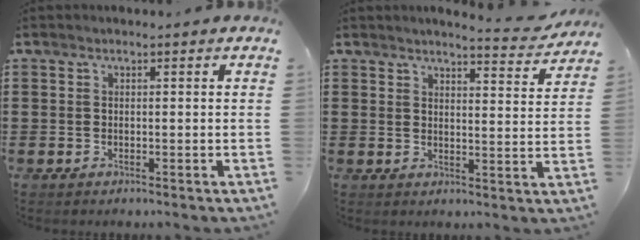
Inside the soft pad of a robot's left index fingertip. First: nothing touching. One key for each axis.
{"total": 3.9, "fx": 3.9, "fy": 0.0, "fz": 0.8, "tx": -0.024, "ty": -0.023, "tz": 0.066}